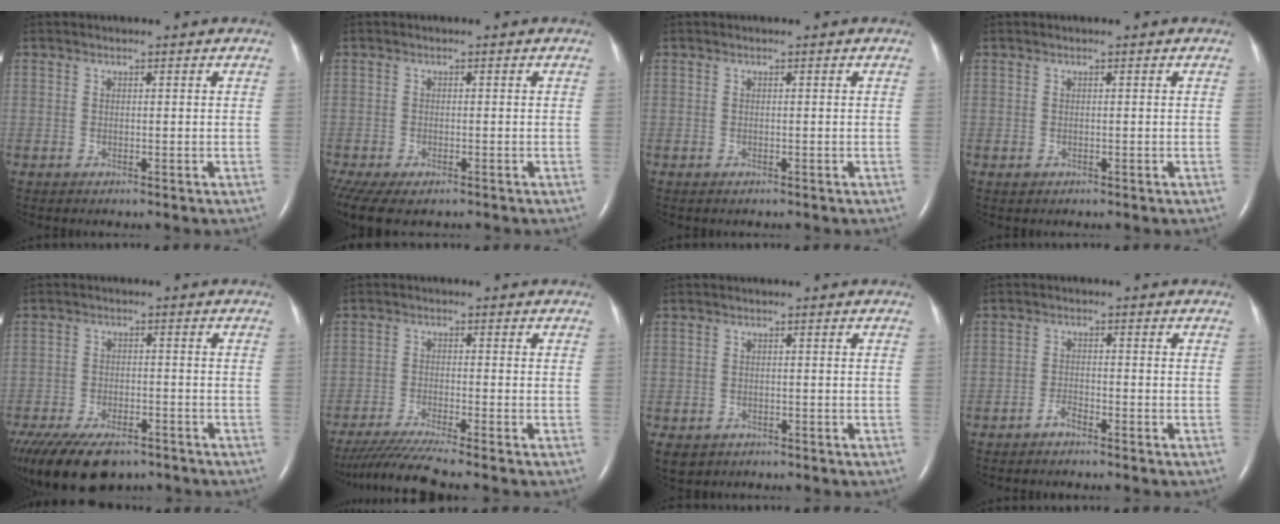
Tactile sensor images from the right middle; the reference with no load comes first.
{"total": 10.0, "force": [-6.6, 4.9, 5.7], "torque": [-0.145, -0.012, -0.096]}
{"total": 0.0}
{"total": 0.0}
{"total": 17.6, "force": [-12.3, 8.3, 9.5], "torque": [-0.237, -0.036, -0.184]}
{"total": 8.4, "force": [-7.4, -1.9, 3.5], "torque": [-0.060, -0.029, -0.130]}
{"total": 4.7, "force": [-3.0, 3.4, 1.4], "torque": [-0.026, 0.000, -0.041]}
{"total": 1.8, "force": [-1.6, 0.3, 0.8], "torque": [-0.018, 0.000, -0.030]}